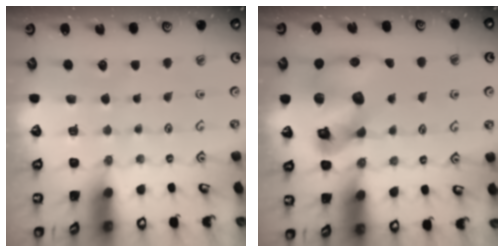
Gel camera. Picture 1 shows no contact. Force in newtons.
{"total": 17.4, "press": 17.2, "slide": 2.4}